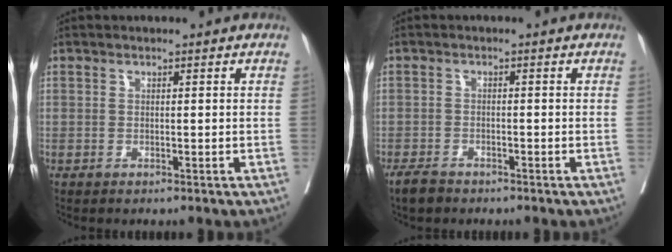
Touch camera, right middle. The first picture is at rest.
{"total": 2.8, "force": [-2.3, 1.1, 1.1], "torque": [-0.023, -0.003, -0.038]}